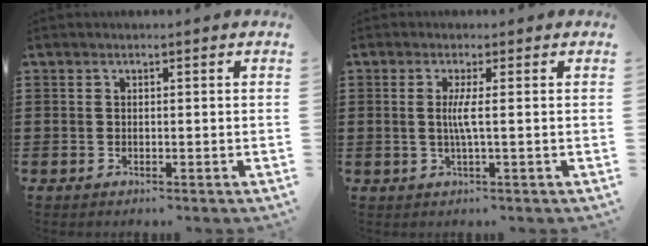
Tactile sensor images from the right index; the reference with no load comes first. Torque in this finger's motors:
{"motor_torque": [0.84, 1.30, 0.13, 0.05]}